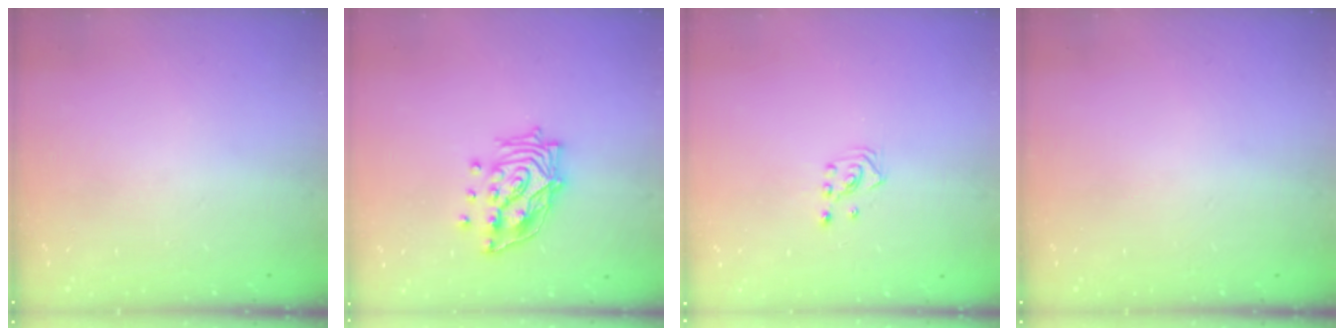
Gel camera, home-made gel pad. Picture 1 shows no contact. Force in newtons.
{"total": 14.5, "press": 14.4, "slide": 1.6}
{"total": 2.8, "press": 2.8, "slide": 0.3}
{"total": 0.0}